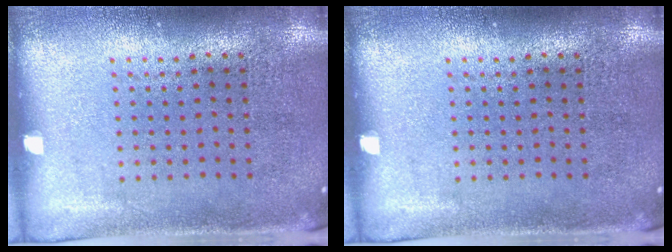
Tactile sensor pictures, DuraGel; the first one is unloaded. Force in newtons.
{"total": 0.0}